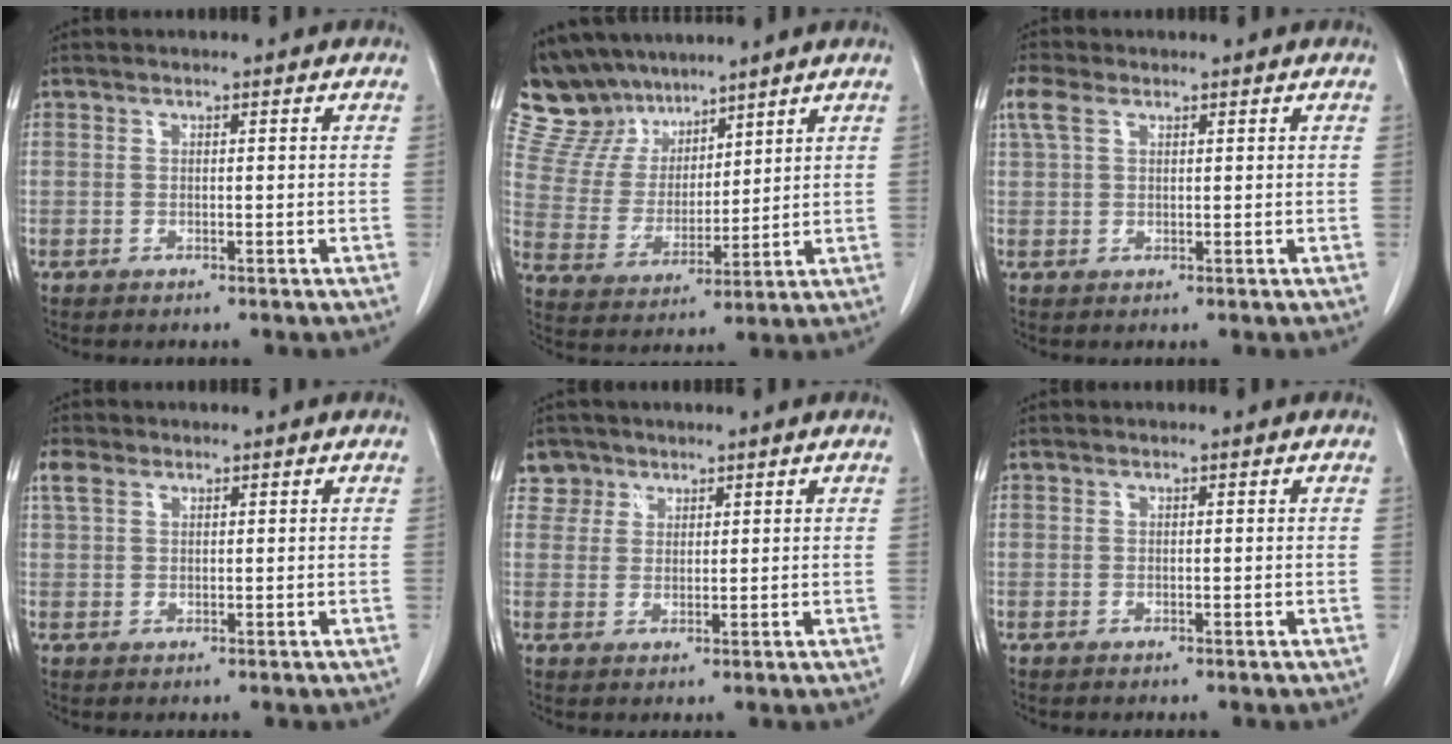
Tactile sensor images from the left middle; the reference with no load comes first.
{"total": 11.5, "force": [10.0, 5.2, 2.1], "torque": [-0.055, 0.024, 0.202]}
{"total": 3.3, "force": [1.8, 1.8, 2.1], "torque": [-0.059, 0.023, 0.043]}
{"total": 2.4, "force": [1.5, 1.4, 1.3], "torque": [-0.035, 0.015, 0.035]}
{"total": 3.2, "force": [2.2, 2.3, -0.5], "torque": [0.020, 0.002, 0.037]}
{"total": 0.0}